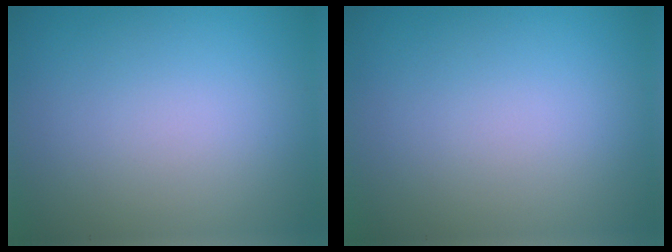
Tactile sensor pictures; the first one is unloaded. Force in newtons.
{"total": 0.0}